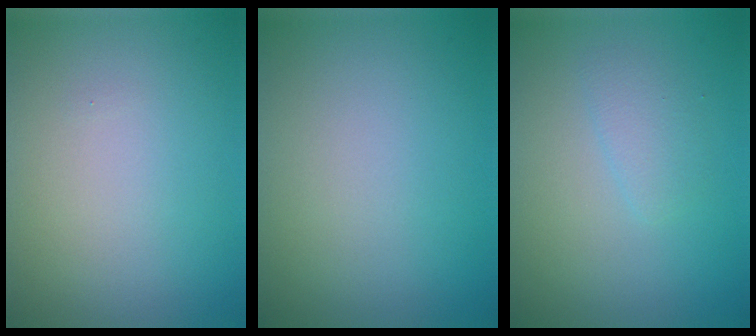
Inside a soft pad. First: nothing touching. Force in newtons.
{"total": 0.0}
{"total": 1.4, "press": 1.4, "slide": 0.1}